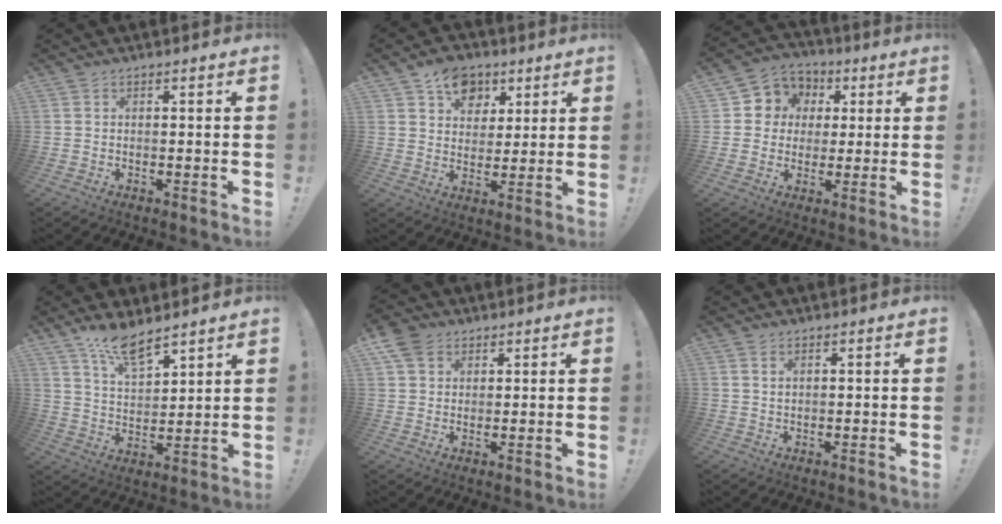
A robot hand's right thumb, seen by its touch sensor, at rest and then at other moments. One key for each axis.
{"total": 11.0, "fx": 5.9, "fy": 8.4, "fz": 3.7, "tx": -0.044, "ty": -0.033, "tz": 0.113}
{"total": 8.2, "fx": 0.7, "fy": 7.9, "fz": 1.9, "tx": -0.020, "ty": -0.001, "tz": 0.020}
{"total": 10.0, "fx": 8.2, "fy": 3.4, "fz": 4.7, "tx": -0.089, "ty": -0.052, "tz": 0.153}
{"total": 6.7, "fx": 3.7, "fy": 5.2, "fz": 2.3, "tx": -0.041, "ty": -0.012, "tz": 0.075}
{"total": 1.2, "fx": 0.7, "fy": 0.6, "fz": 0.8, "tx": -0.009, "ty": -0.003, "tz": 0.012}